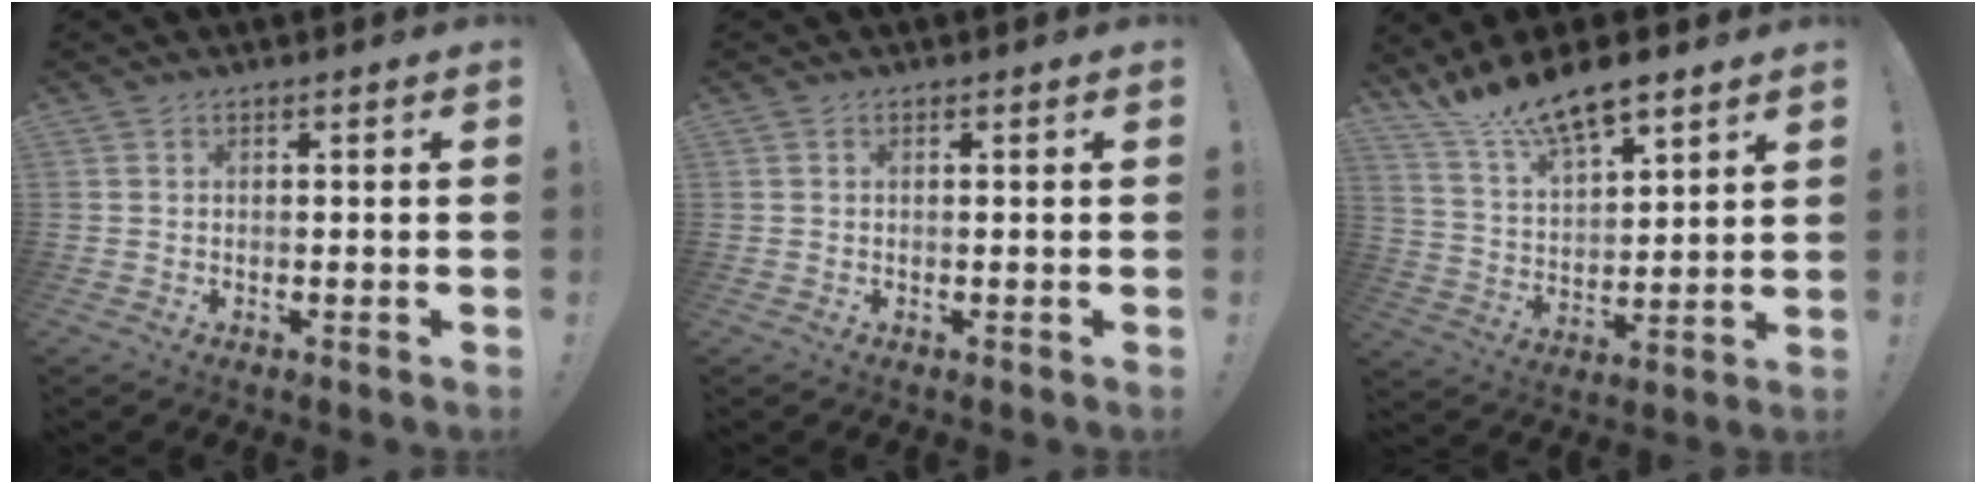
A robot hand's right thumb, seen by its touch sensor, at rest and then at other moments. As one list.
[{"total": 0.0}, {"total": 13.1, "force": [11.4, 3.7, 5.3], "torque": [-0.110, -0.087, 0.206]}]